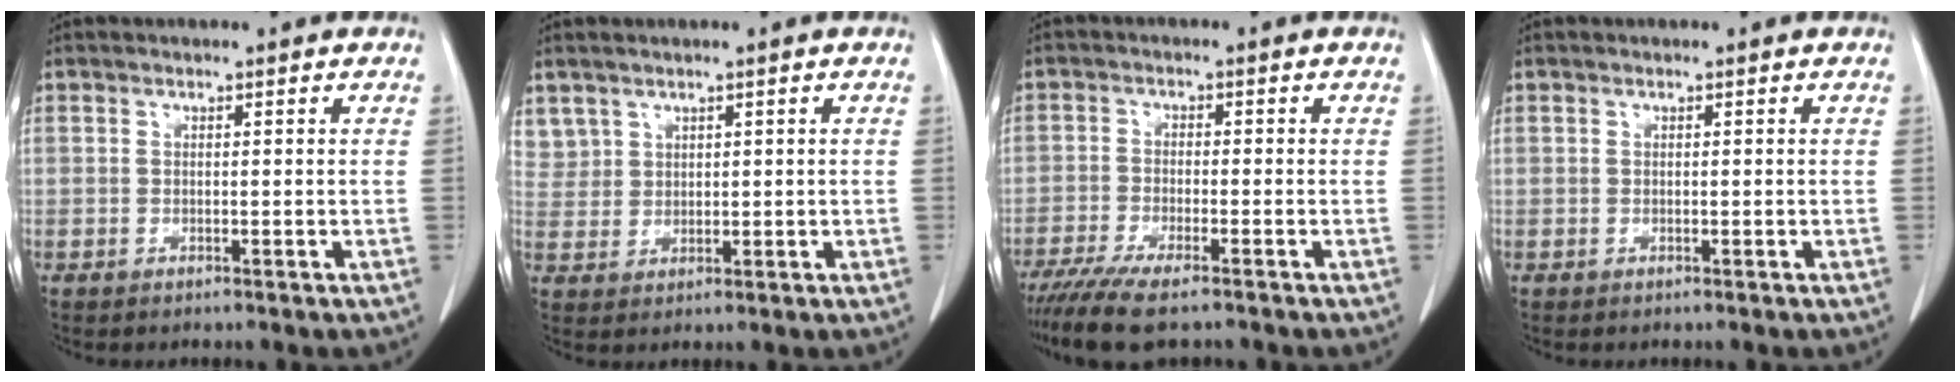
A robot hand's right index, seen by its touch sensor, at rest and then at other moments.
{"total": 3.7, "force": [2.4, 2.9, 0.1], "torque": [0.006, 0.006, 0.051]}
{"total": 8.5, "force": [-6.8, 1.2, 5.0], "torque": [-0.081, -0.020, -0.112]}
{"total": 0.0}